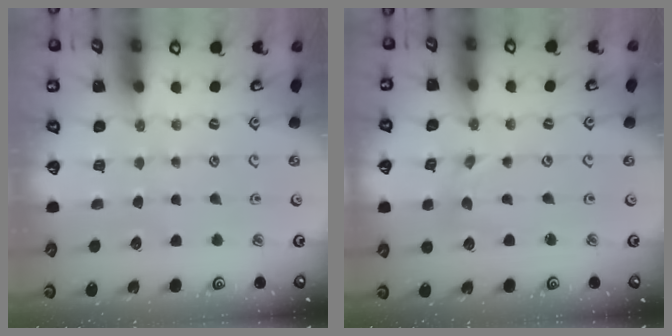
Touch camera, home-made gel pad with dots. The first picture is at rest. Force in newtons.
{"total": 0.0}